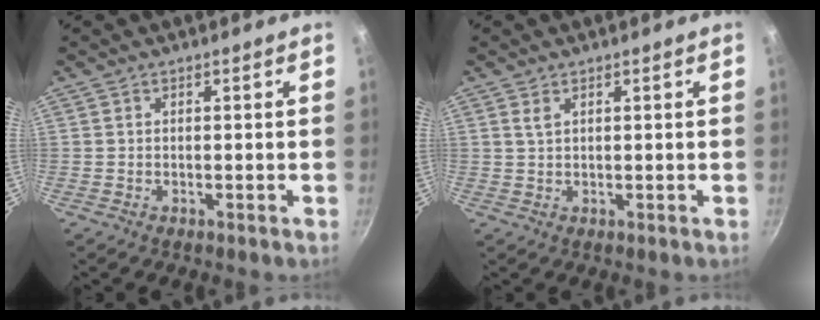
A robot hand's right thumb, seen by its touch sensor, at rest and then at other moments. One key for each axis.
{"total": 1.7, "fx": 0.9, "fy": 0.8, "fz": 1.1, "tx": -0.023, "ty": -0.002, "tz": 0.019}